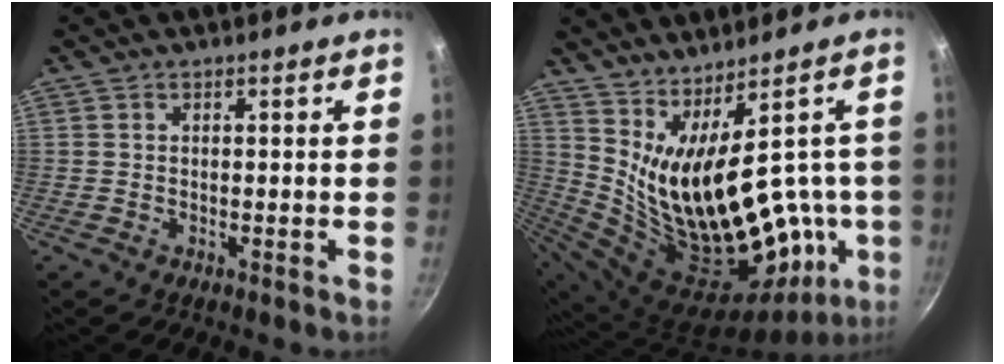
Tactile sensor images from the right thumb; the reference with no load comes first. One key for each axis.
{"total": 26.5, "fx": 1.3, "fy": 12.6, "fz": 23.3, "tx": -0.356, "ty": -0.061, "tz": 0.066}